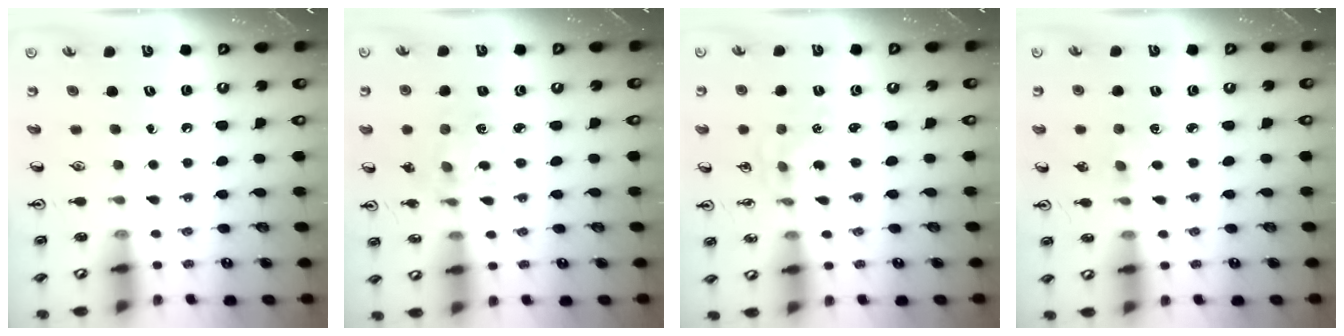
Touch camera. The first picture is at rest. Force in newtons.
{"total": 1.1, "press": 1.1, "slide": 0.3}
{"total": 0.7, "press": 0.6, "slide": 0.2}
{"total": 1.7, "press": 1.6, "slide": 0.3}